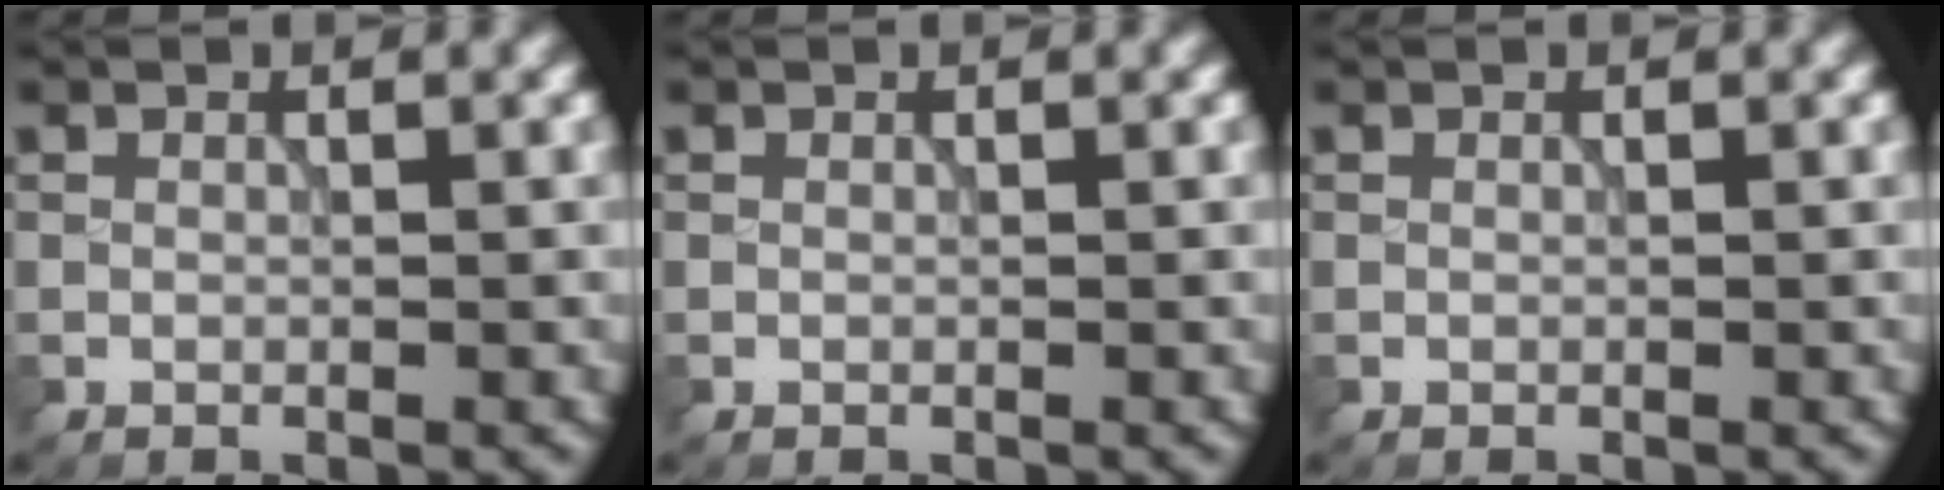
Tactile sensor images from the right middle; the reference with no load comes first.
{"total": 0.0}
{"total": 0.0}